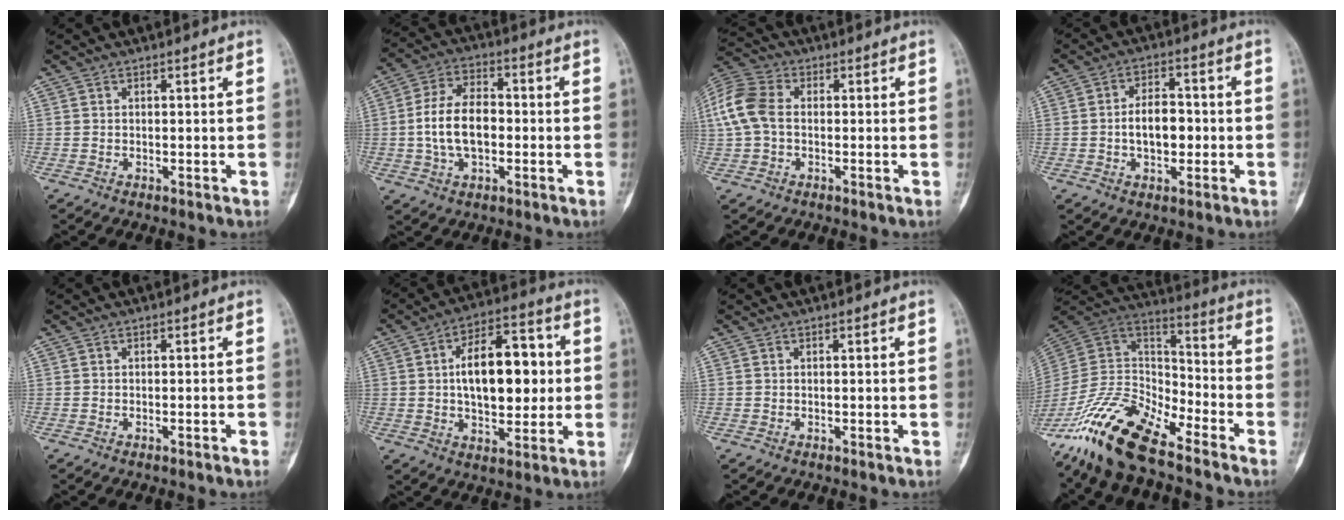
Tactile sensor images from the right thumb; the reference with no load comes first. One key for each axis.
{"total": 11.3, "fx": -1.0, "fy": 6.8, "fz": 9.0, "tx": -0.162, "ty": 0.022, "tz": -0.022}
{"total": 10.0, "fx": 0.3, "fy": 7.0, "fz": 7.1, "tx": -0.160, "ty": 0.026, "tz": -0.001}
{"total": 7.7, "fx": -0.8, "fy": 4.7, "fz": 6.1, "tx": -0.085, "ty": 0.014, "tz": -0.015}
{"total": 0.5, "fx": -0.4, "fy": -0.1, "fz": 0.4, "tx": -0.009, "ty": 0.002, "tz": -0.005}
{"total": 16.8, "fx": 1.5, "fy": 8.9, "fz": 14.1, "tx": -0.187, "ty": 0.017, "tz": 0.022}
{"total": 0.0}
{"total": 19.3, "fx": -14.2, "fy": 6.4, "fz": 11.3, "tx": -0.206, "ty": 0.070, "tz": -0.272}